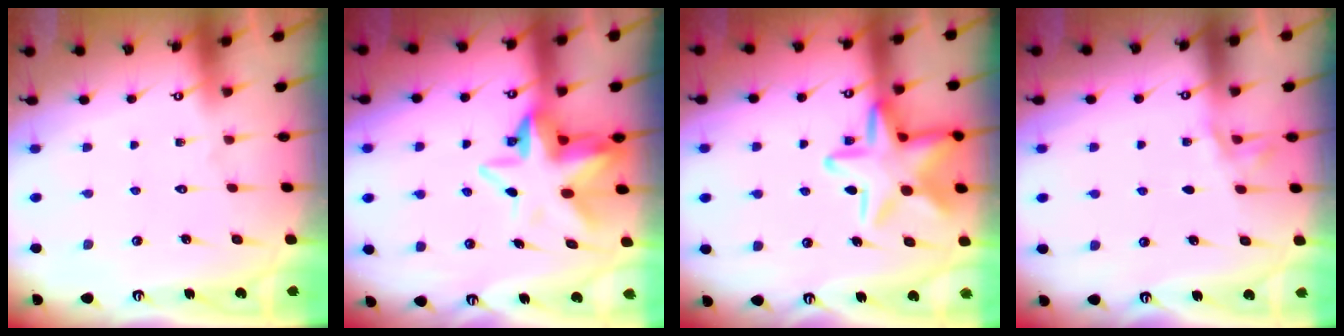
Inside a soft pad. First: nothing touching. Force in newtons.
{"total": 9.6, "press": 9.5, "slide": 1.6}
{"total": 17.8, "press": 17.7, "slide": 1.2}
{"total": 3.5, "press": 2.7, "slide": 2.2}